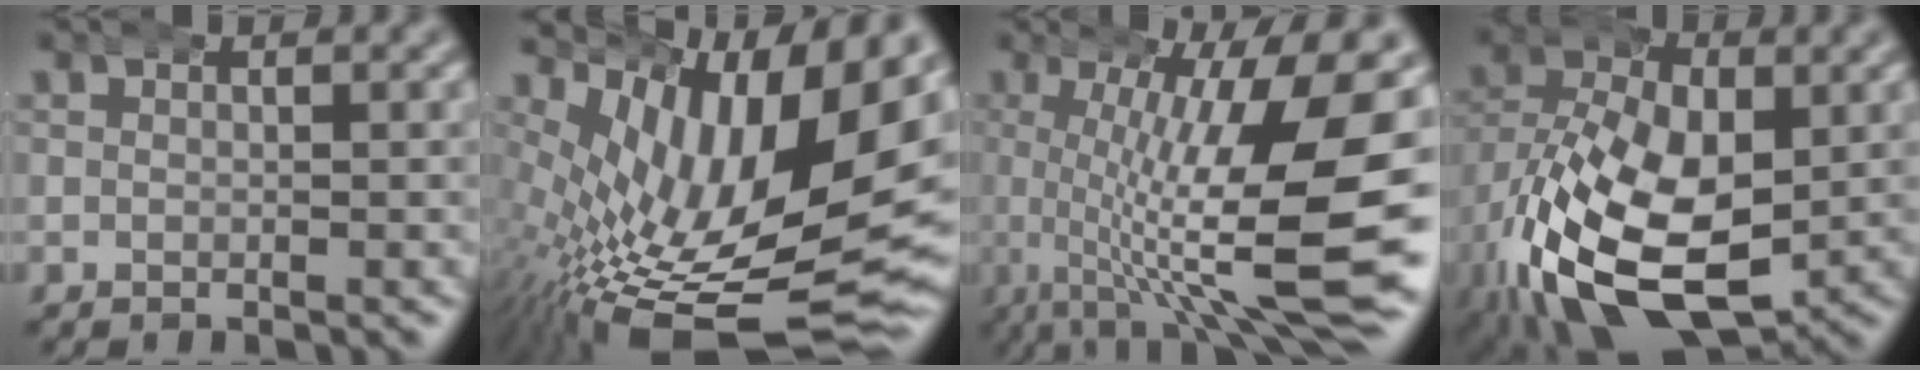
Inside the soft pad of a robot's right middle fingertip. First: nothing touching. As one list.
[{"total": 15.9, "force": [-1.7, 7.6, 13.8], "torque": [-0.225, -0.033, 0.000]}, {"total": 13.3, "force": [-1.6, 3.5, 12.7], "torque": [-0.176, -0.009, -0.015]}, {"total": 13.2, "force": [-4.0, 8.0, 9.7], "torque": [-0.204, -0.060, -0.036]}]